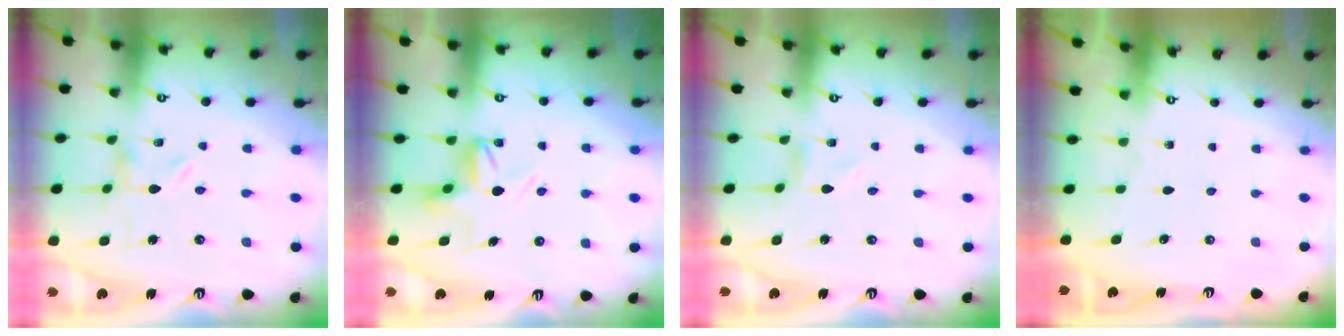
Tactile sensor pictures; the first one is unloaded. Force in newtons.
{"total": 5.5, "press": 5.5, "slide": 0.3}
{"total": 1.2, "press": 1.2, "slide": 0.1}
{"total": 0.0}